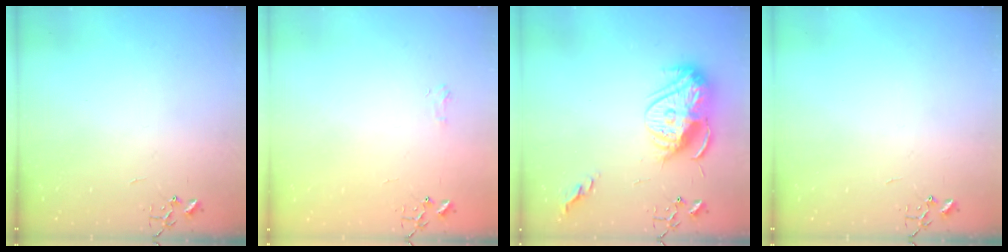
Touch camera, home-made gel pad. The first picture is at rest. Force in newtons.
{"total": 4.8, "press": 4.7, "slide": 0.6}
{"total": 15.6, "press": 15.6, "slide": 1.2}
{"total": 0.0}